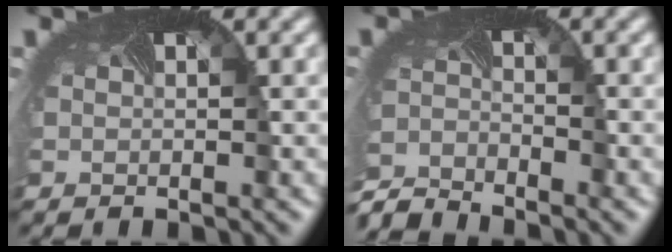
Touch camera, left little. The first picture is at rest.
{"total": 4.5, "force": [-4.5, 0.2, 0.1], "torque": [-0.016, -0.022, -0.092]}